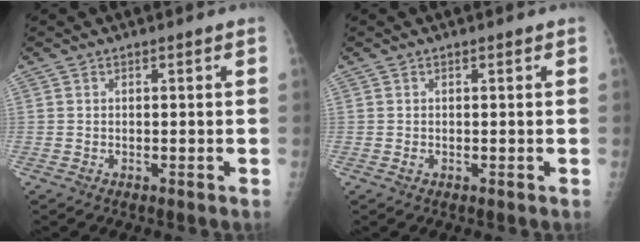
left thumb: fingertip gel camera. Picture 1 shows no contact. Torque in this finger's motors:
{"motor_torque": [-0.09, -0.08, 0.19, 0.06, 0.00]}